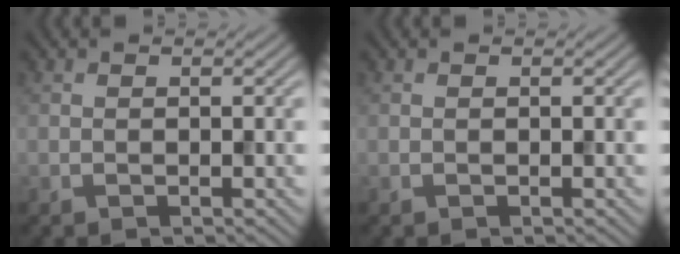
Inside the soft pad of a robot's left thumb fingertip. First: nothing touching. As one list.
[{"total": 0.0}]